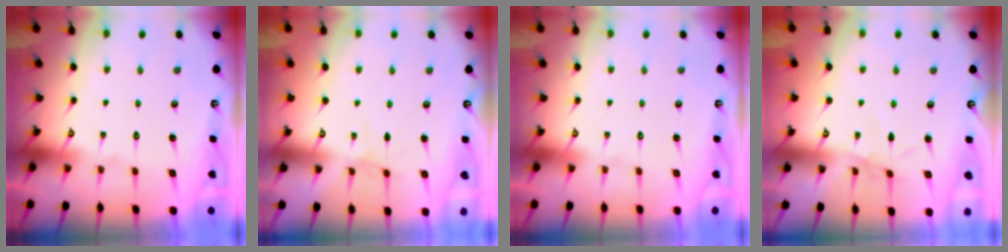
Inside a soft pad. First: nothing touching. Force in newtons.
{"total": 2.1, "press": 2.1, "slide": 0.3}
{"total": 0.0}
{"total": 2.7, "press": 2.7, "slide": 0.5}